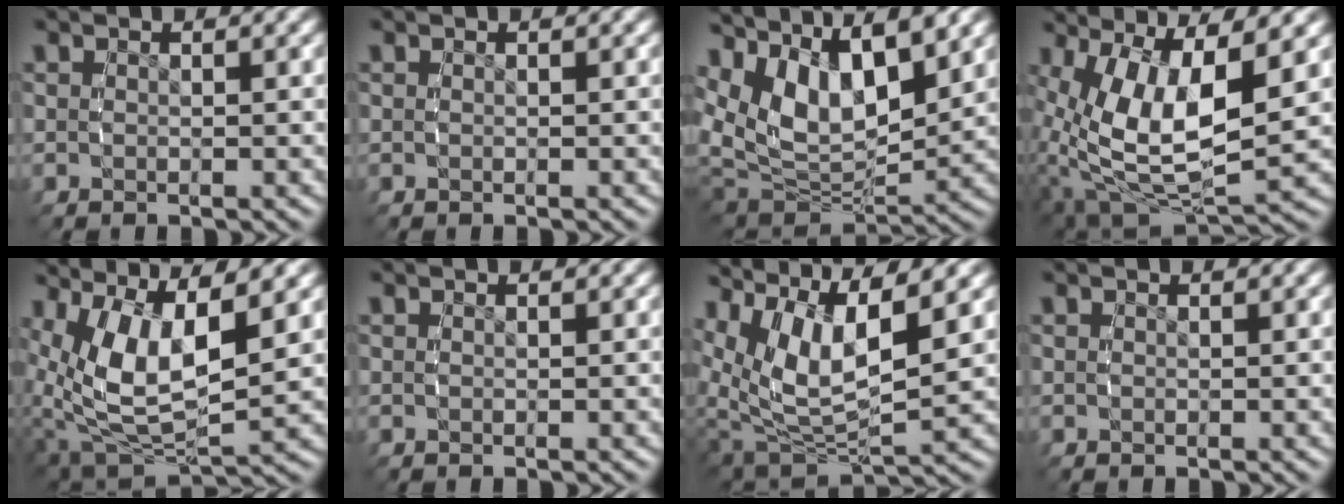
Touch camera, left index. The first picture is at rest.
{"total": 0.0}
{"total": 10.6, "force": [2.0, 7.3, 7.5], "torque": [-0.151, -0.017, 0.042]}
{"total": 10.7, "force": [-1.3, 6.4, 8.5], "torque": [-0.180, -0.052, 0.008]}
{"total": 8.9, "force": [0.1, 5.1, 7.3], "torque": [-0.147, -0.037, 0.027]}
{"total": 0.0}
{"total": 9.0, "force": [1.4, 5.4, 7.0], "torque": [-0.134, -0.025, 0.038]}
{"total": 0.0}